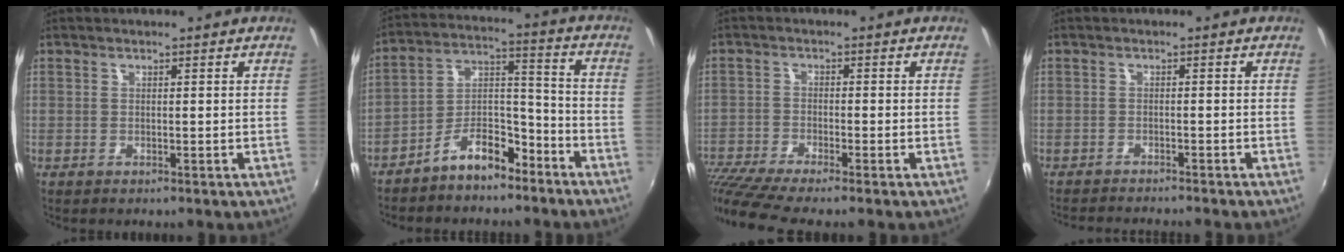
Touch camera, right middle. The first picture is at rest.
{"total": 9.8, "force": [-7.2, 4.3, 5.2], "torque": [-0.093, 0.041, -0.117]}
{"total": 10.5, "force": [-9.0, 0.3, 5.5], "torque": [-0.136, -0.042, -0.166]}
{"total": 5.5, "force": [-5.2, -0.1, 1.9], "torque": [-0.046, -0.015, -0.083]}